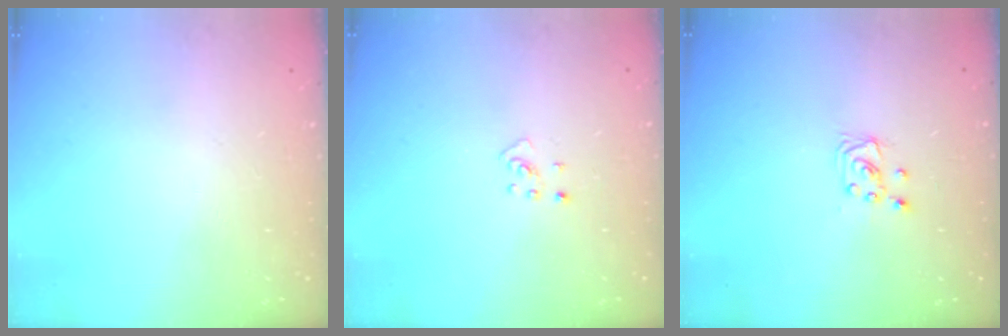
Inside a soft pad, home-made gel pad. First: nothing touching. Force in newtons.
{"total": 2.7, "press": 2.6, "slide": 0.6}
{"total": 2.0, "press": 2.0, "slide": 0.2}